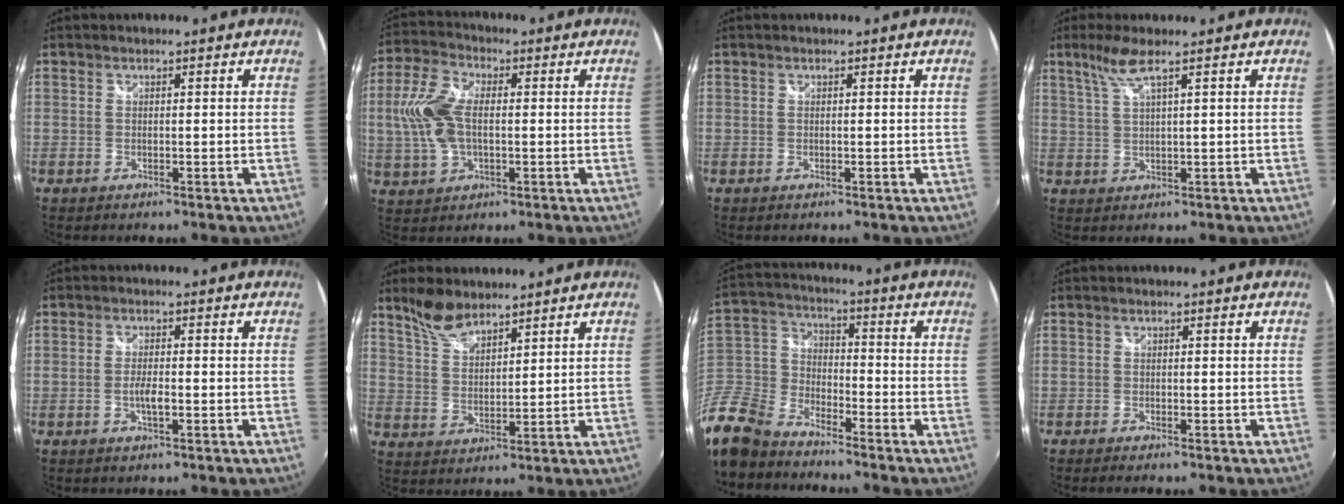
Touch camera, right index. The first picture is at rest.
{"total": 10.4, "force": [0.1, 6.0, 8.5], "torque": [-0.189, 0.012, 0.001]}
{"total": 0.0}
{"total": 4.1, "force": [2.5, -0.3, 3.2], "torque": [-0.065, 0.000, 0.054]}
{"total": 2.6, "force": [-0.9, 0.5, 2.4], "torque": [-0.049, -0.002, -0.018]}
{"total": 6.9, "force": [5.7, 2.5, 3.1], "torque": [-0.057, 0.007, 0.114]}
{"total": 17.5, "force": [-12.6, 9.8, 7.2], "torque": [-0.212, 0.005, -0.252]}
{"total": 1.1, "force": [-1.0, 0.2, 0.5], "torque": [-0.014, -0.006, -0.019]}